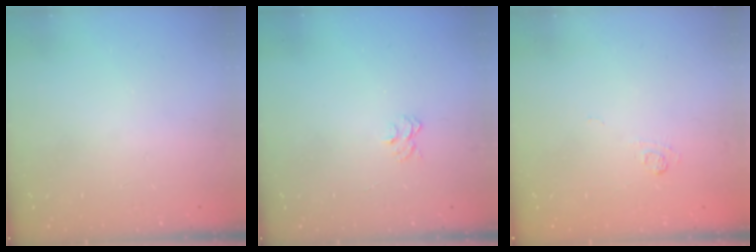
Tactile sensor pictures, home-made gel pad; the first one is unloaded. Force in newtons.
{"total": 3.9, "press": 3.8, "slide": 0.3}
{"total": 6.6, "press": 6.5, "slide": 1.3}